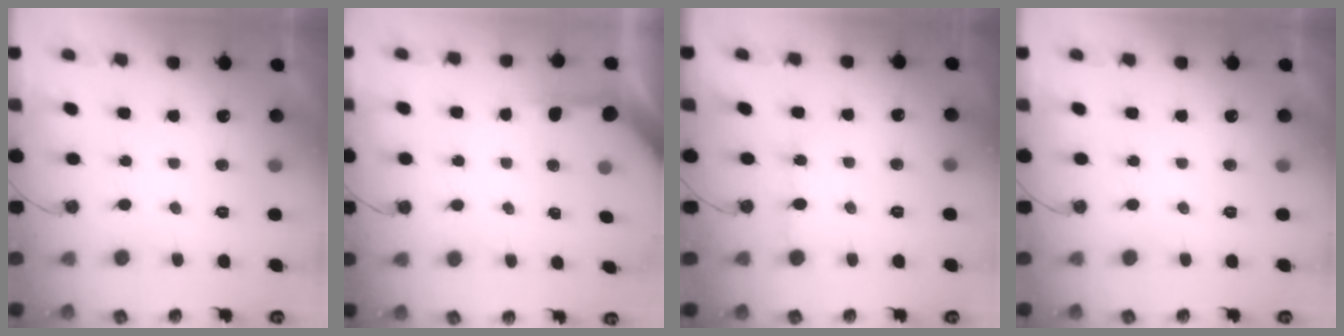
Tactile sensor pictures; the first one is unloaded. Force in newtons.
{"total": 4.5, "press": 4.5, "slide": 0.2}
{"total": 3.4, "press": 3.4, "slide": 0.4}
{"total": 0.0}